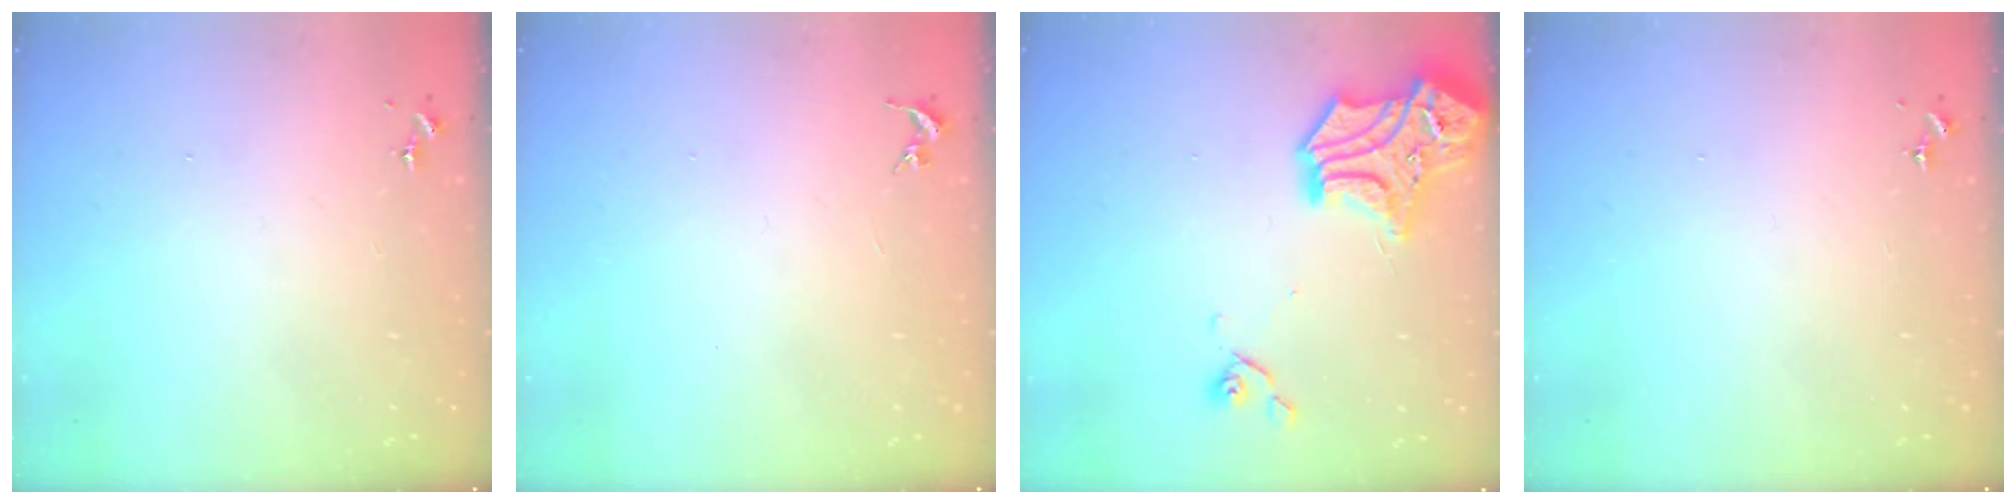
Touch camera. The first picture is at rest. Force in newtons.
{"total": 0.0}
{"total": 17.6, "press": 17.4, "slide": 2.2}
{"total": 0.0}